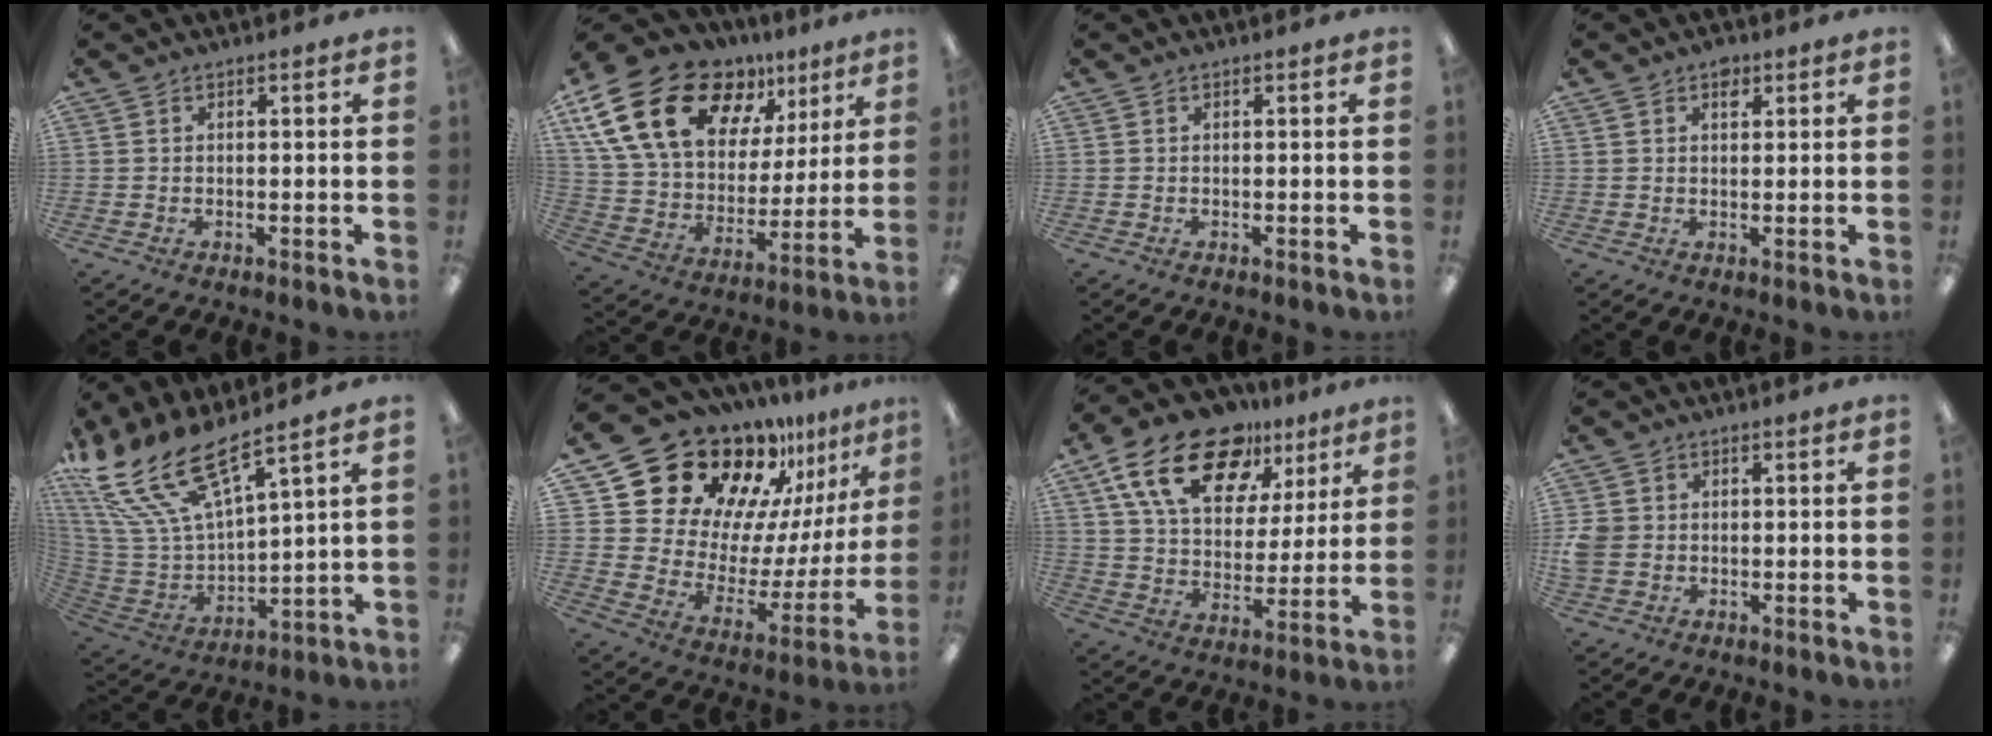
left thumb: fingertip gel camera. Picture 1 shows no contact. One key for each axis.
{"total": 23.6, "fx": 12.7, "fy": 14.4, "fz": 13.7, "tx": -0.262, "ty": -0.056, "tz": 0.234}
{"total": 0.0}
{"total": 3.2, "fx": 1.7, "fy": 2.1, "fz": 1.7, "tx": -0.020, "ty": -0.002, "tz": 0.027}
{"total": 19.5, "fx": 14.2, "fy": 6.1, "fz": 11.8, "tx": -0.281, "ty": -0.096, "tz": 0.256}
{"total": 22.6, "fx": 17.9, "fy": 11.5, "fz": 7.6, "tx": -0.129, "ty": -0.140, "tz": 0.337}
{"total": 21.3, "fx": 12.8, "fy": 11.6, "fz": 12.4, "tx": -0.212, "ty": -0.059, "tz": 0.229}
{"total": 4.2, "fx": -0.3, "fy": 3.8, "fz": 1.7, "tx": -0.037, "ty": 0.006, "tz": -0.004}